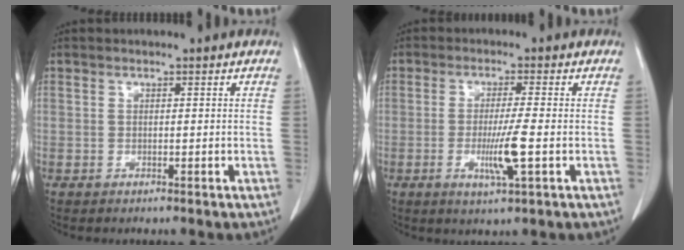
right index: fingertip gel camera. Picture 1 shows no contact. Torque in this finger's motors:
{"motor_torque": [0.55, 0.08, 0.21, 0.06]}